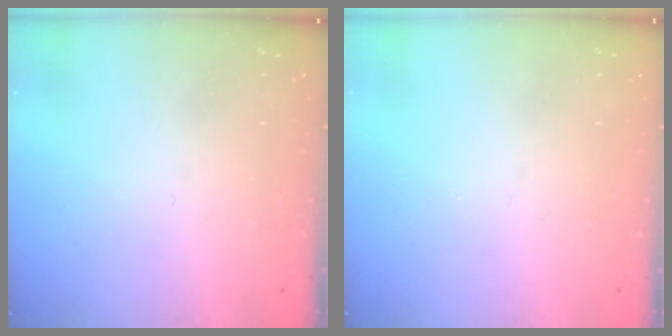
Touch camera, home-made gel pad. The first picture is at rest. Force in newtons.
{"total": 0.0}